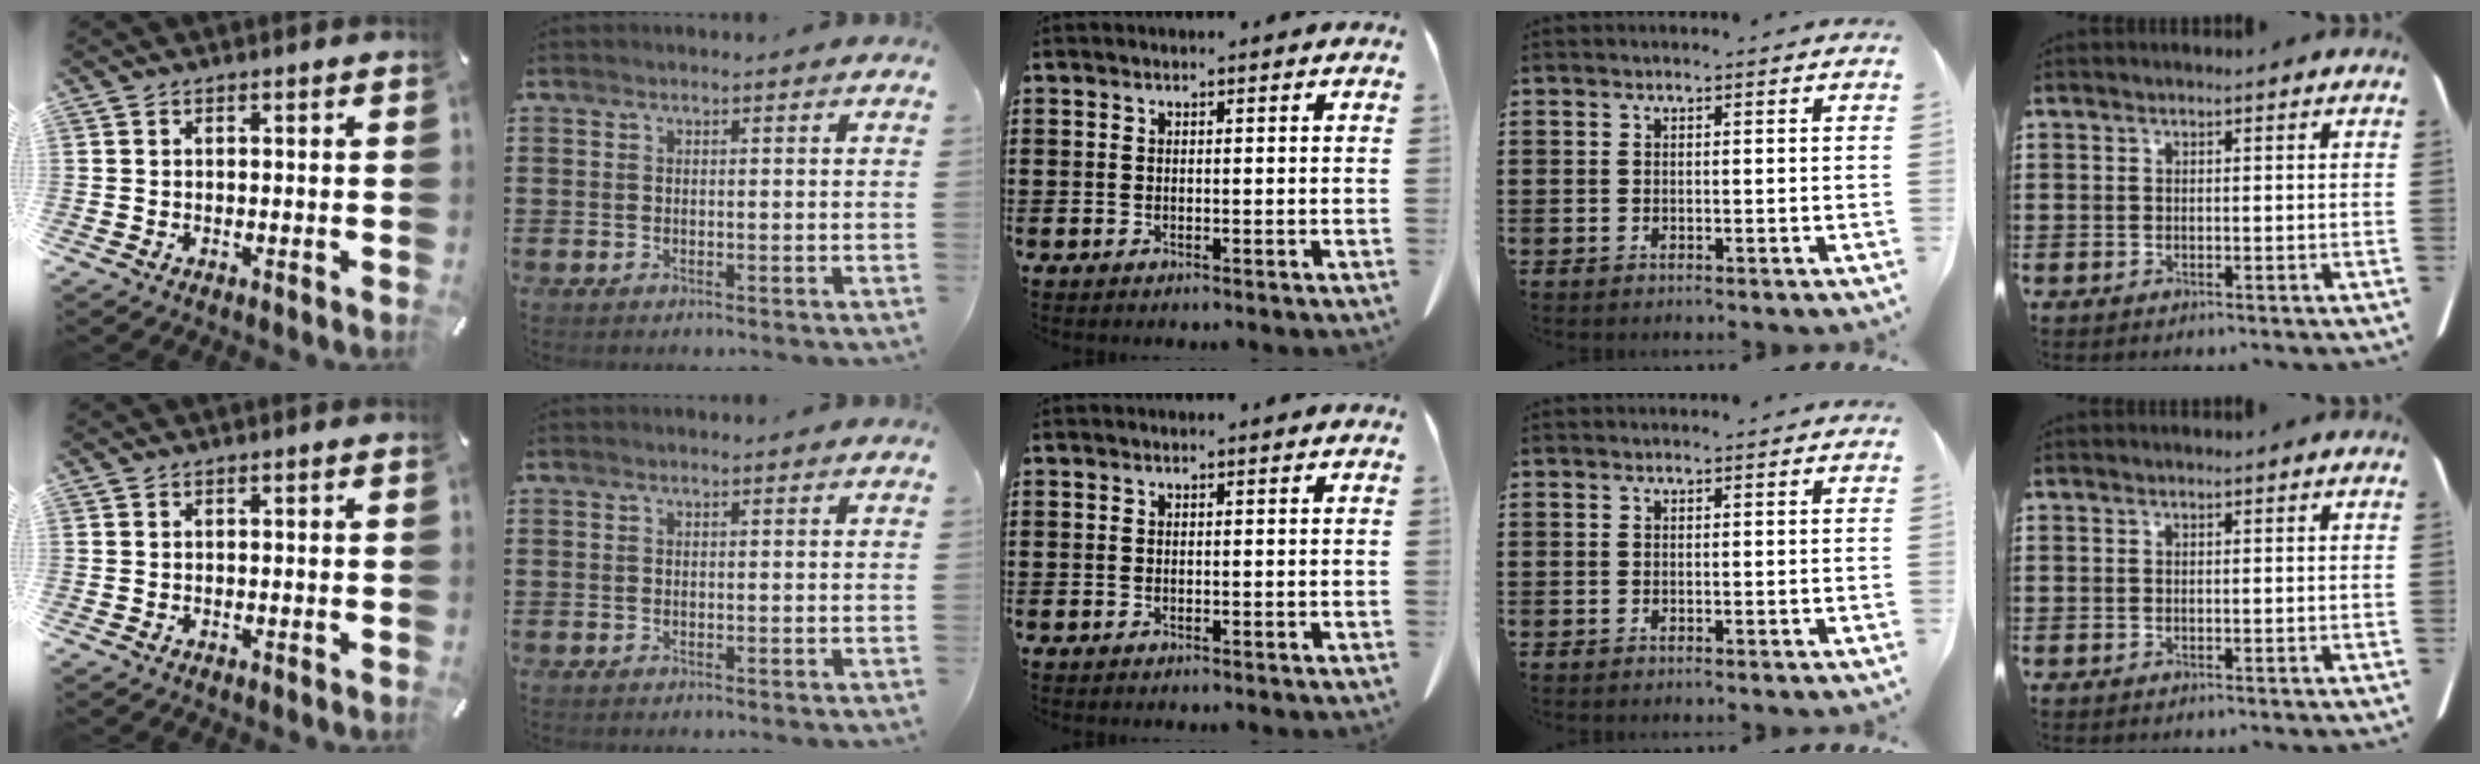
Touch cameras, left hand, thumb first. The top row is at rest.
{}